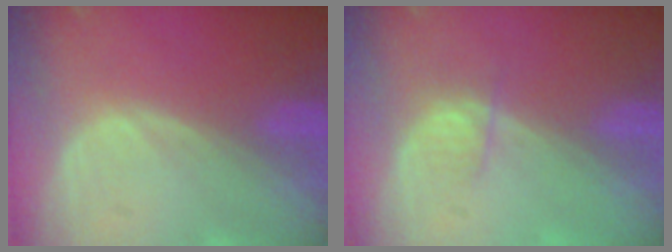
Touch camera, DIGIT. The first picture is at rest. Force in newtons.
{"total": 1.9, "press": 1.7, "slide": 0.8}